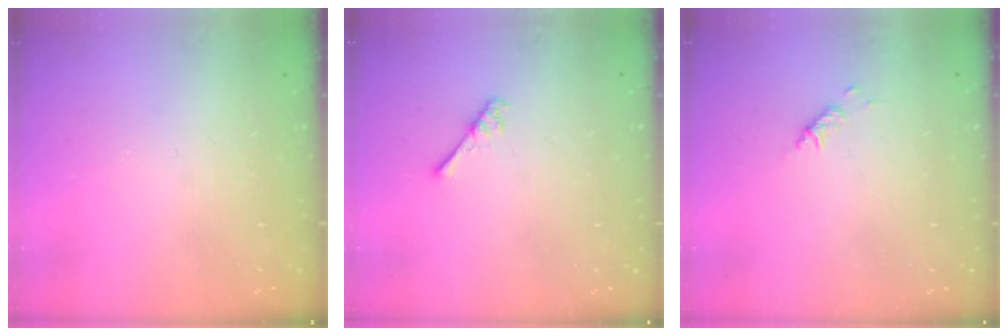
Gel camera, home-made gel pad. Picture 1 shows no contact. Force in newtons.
{"total": 2.9, "press": 2.9, "slide": 0.4}
{"total": 2.9, "press": 2.9, "slide": 0.6}